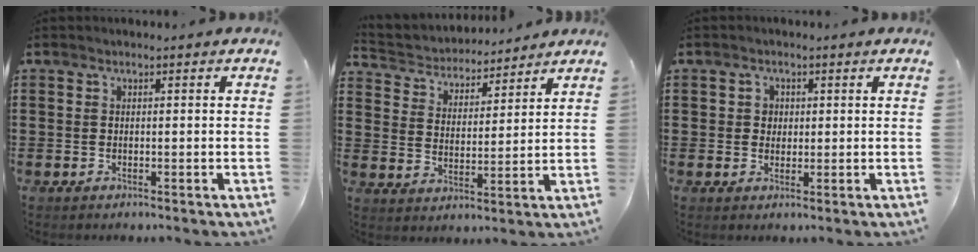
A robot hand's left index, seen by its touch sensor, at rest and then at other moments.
{"total": 4.2, "force": [4.1, 1.0, -0.3], "torque": [-0.022, -0.028, 0.067]}
{"total": 1.8, "force": [0.4, 1.8, 0.4], "torque": [-0.015, 0.008, 0.005]}